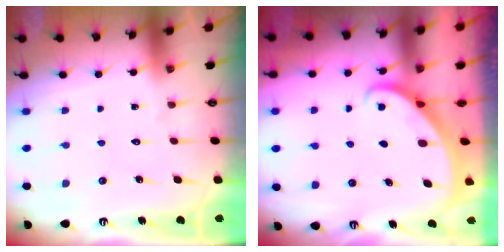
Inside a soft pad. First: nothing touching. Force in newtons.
{"total": 1.8, "press": 1.8, "slide": 0.1}